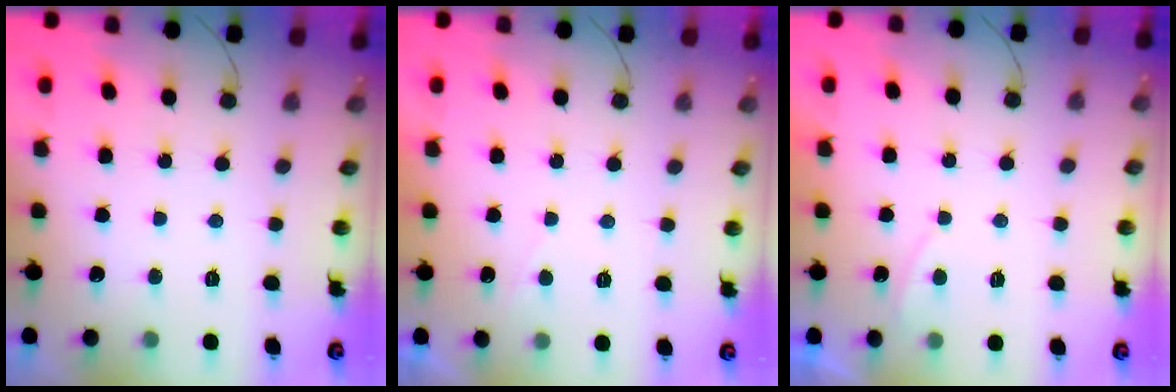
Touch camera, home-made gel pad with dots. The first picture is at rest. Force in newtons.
{"total": 0.8, "press": 0.6, "slide": 0.6}
{"total": 1.9, "press": 1.9, "slide": 0.6}